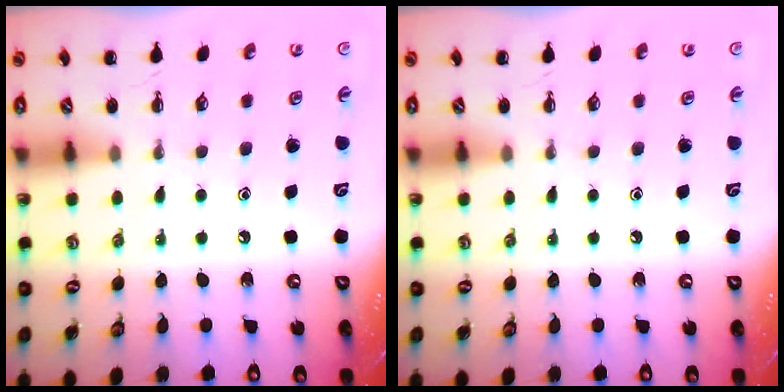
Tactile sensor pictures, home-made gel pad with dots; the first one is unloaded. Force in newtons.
{"total": 0.0}